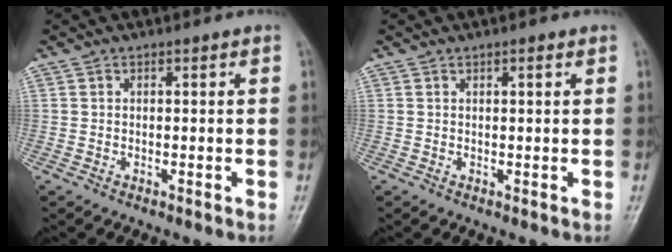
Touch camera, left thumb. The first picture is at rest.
{"total": 0.8, "force": [0.4, 0.3, 0.6], "torque": [-0.005, 0.003, 0.004]}